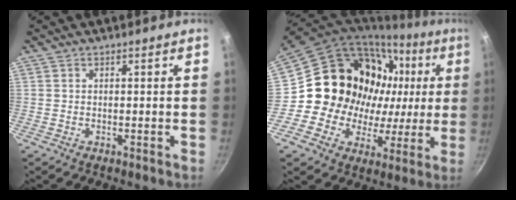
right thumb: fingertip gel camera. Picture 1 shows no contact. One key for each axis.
{"total": 20.9, "fx": 2.5, "fy": 18.1, "fz": 10.2, "tx": -0.129, "ty": 0.034, "tz": 0.045}